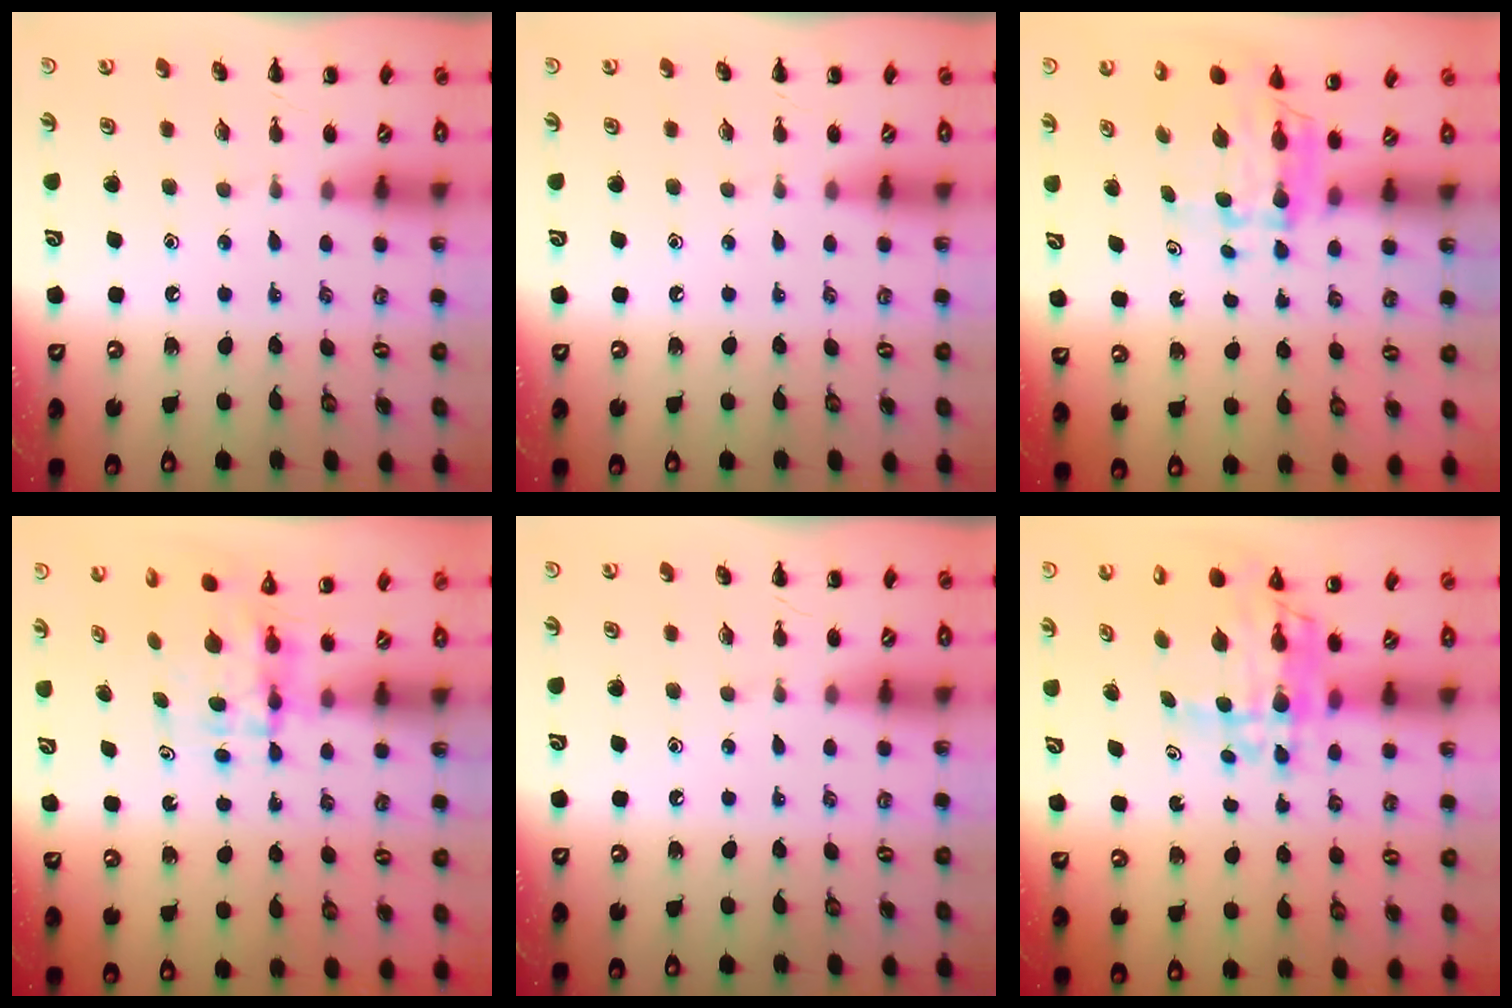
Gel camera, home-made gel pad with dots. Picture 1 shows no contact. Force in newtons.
{"total": 0.0}
{"total": 6.7, "press": 6.6, "slide": 1.0}
{"total": 4.6, "press": 4.6, "slide": 0.5}
{"total": 0.0}
{"total": 9.2, "press": 8.7, "slide": 3.2}